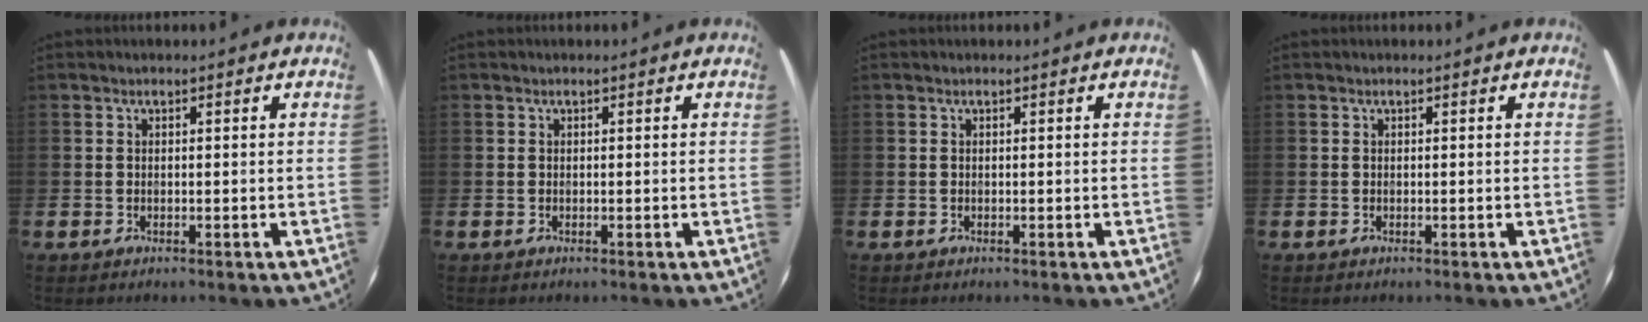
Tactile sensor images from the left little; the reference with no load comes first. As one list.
[{"total": 0.0}, {"total": 0.0}, {"total": 0.0}]